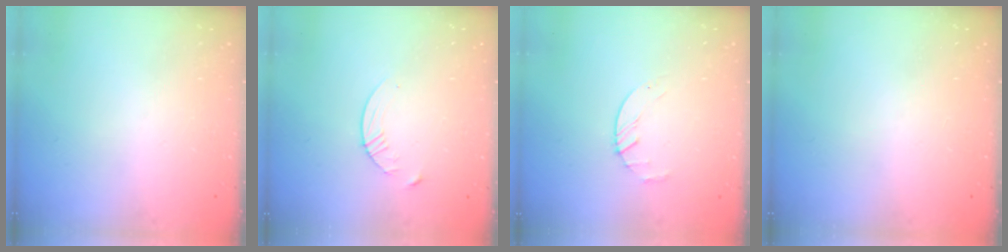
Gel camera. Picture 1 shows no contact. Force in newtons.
{"total": 3.1, "press": 3.1, "slide": 0.4}
{"total": 2.2, "press": 2.2, "slide": 0.3}
{"total": 0.0}